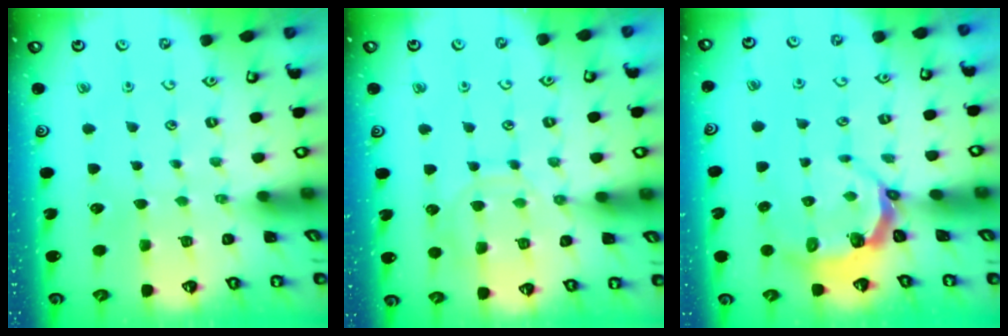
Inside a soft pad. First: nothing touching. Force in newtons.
{"total": 10.2, "press": 10.2, "slide": 0.9}
{"total": 4.4, "press": 3.1, "slide": 3.2}